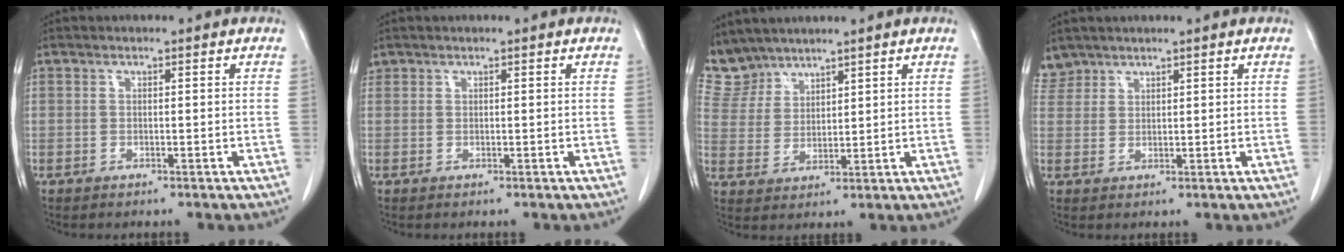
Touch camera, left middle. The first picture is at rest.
{"total": 0.8, "force": [0.6, 0.6, 0.0], "torque": [0.001, 0.015, 0.012]}
{"total": 5.6, "force": [5.3, 1.6, -0.4], "torque": [-0.004, 0.008, 0.124]}
{"total": 2.7, "force": [2.5, 1.1, -0.4], "torque": [0.010, 0.011, 0.051]}